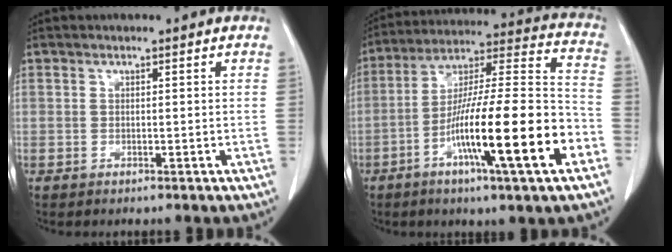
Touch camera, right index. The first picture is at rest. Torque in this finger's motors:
{"motor_torque": [1.56, -0.58, 1.04, 0.21]}